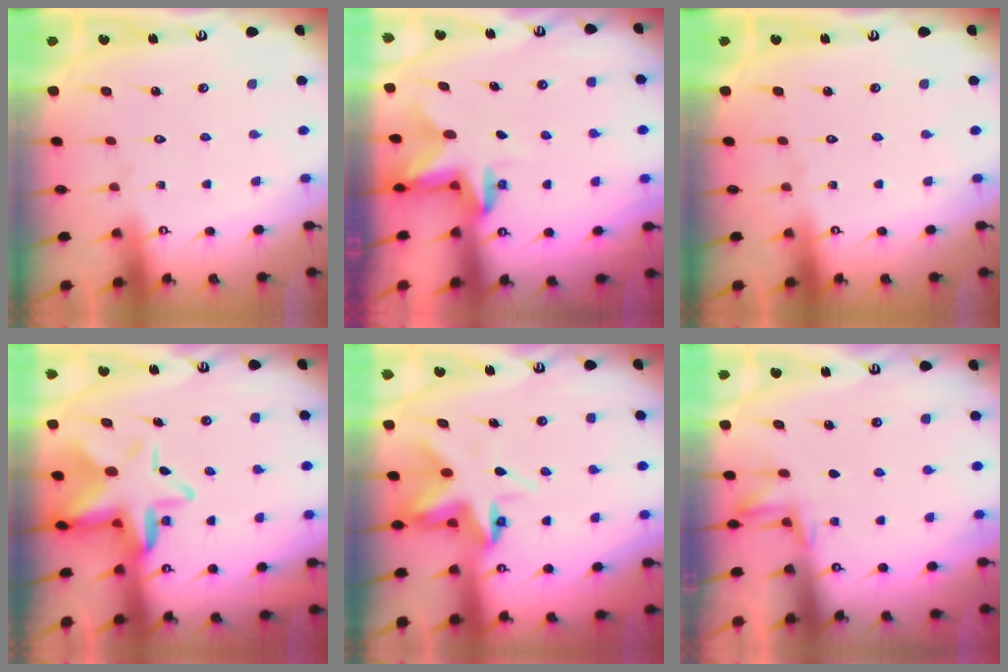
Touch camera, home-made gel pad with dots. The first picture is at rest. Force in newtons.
{"total": 2.5, "press": 2.5, "slide": 0.5}
{"total": 0.0}
{"total": 11.1, "press": 11.0, "slide": 1.8}
{"total": 7.3, "press": 7.1, "slide": 1.9}
{"total": 3.5, "press": 3.4, "slide": 0.9}